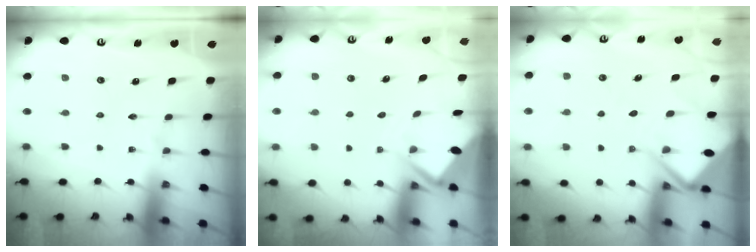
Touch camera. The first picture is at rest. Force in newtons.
{"total": 3.6, "press": 3.6, "slide": 0.3}
{"total": 7.8, "press": 7.7, "slide": 0.8}